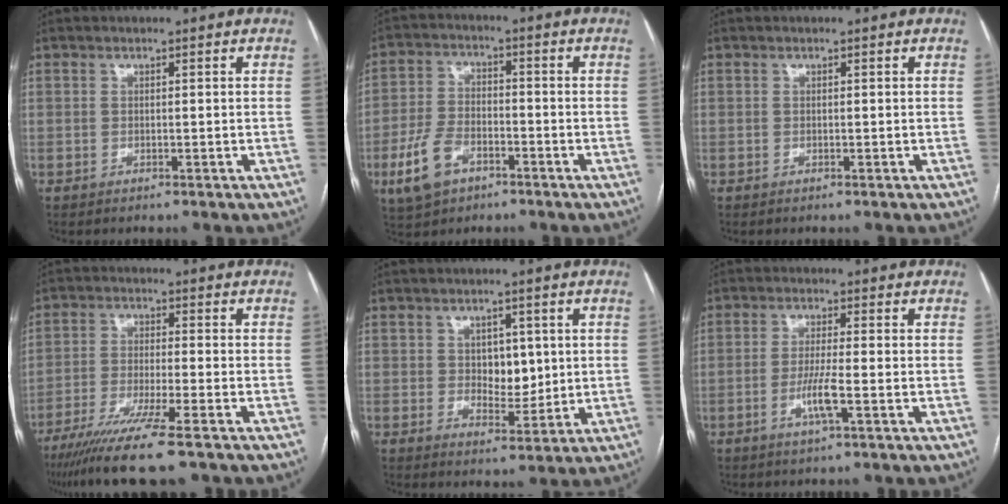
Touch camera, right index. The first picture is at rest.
{"total": 8.6, "force": [-4.3, 5.1, 5.4], "torque": [-0.126, 0.003, -0.074]}
{"total": 0.0}
{"total": 12.5, "force": [-9.0, 0.3, 8.7], "torque": [-0.158, -0.035, -0.153]}
{"total": 4.9, "force": [0.9, 3.2, 3.6], "torque": [-0.045, 0.001, 0.021]}
{"total": 4.3, "force": [-1.6, -0.2, 4.0], "torque": [-0.078, -0.008, -0.032]}